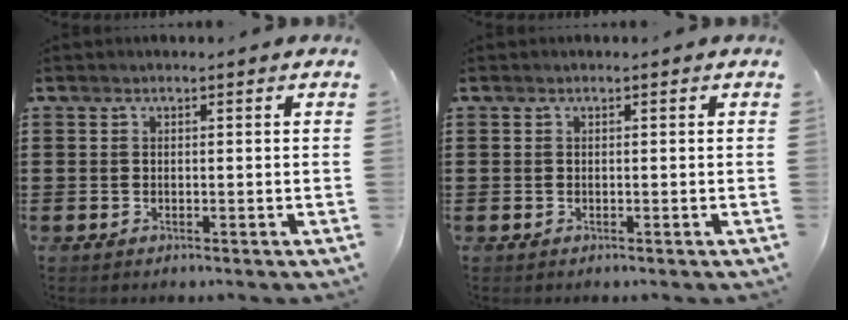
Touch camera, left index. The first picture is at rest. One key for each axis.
{"total": 0.0}